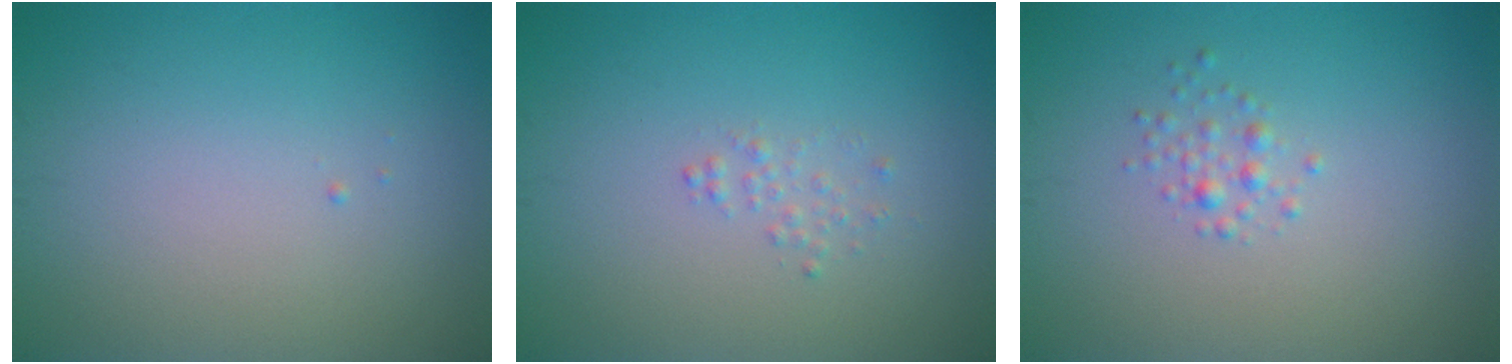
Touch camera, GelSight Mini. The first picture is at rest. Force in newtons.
{"total": 0.9, "press": 0.9, "slide": 0.0}
{"total": 1.2, "press": 1.2, "slide": 0.0}